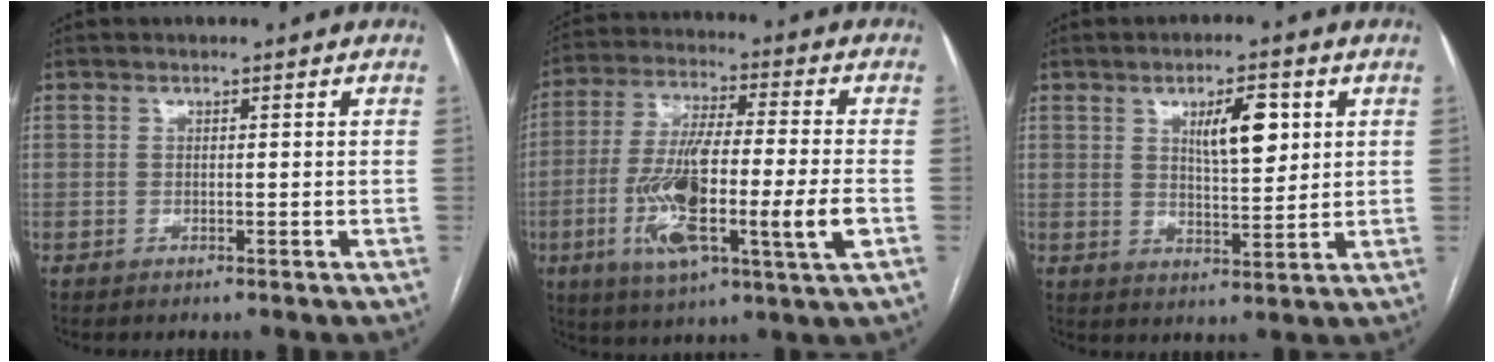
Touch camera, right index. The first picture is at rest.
{"total": 17.7, "force": [-4.5, 1.7, 17.0], "torque": [-0.320, -0.010, -0.076]}
{"total": 7.2, "force": [2.7, 2.1, 6.4], "torque": [-0.105, 0.003, 0.046]}